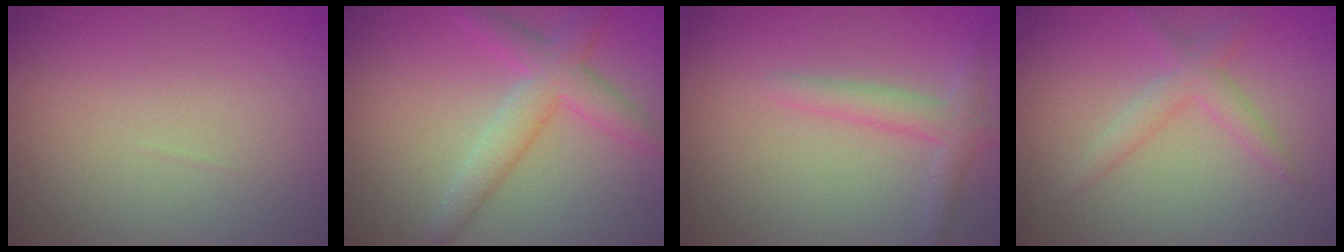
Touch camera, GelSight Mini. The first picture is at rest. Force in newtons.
{"total": 3.9, "press": 3.9, "slide": 0.1}
{"total": 2.3, "press": 2.3, "slide": 0.2}
{"total": 2.2, "press": 2.2, "slide": 0.1}